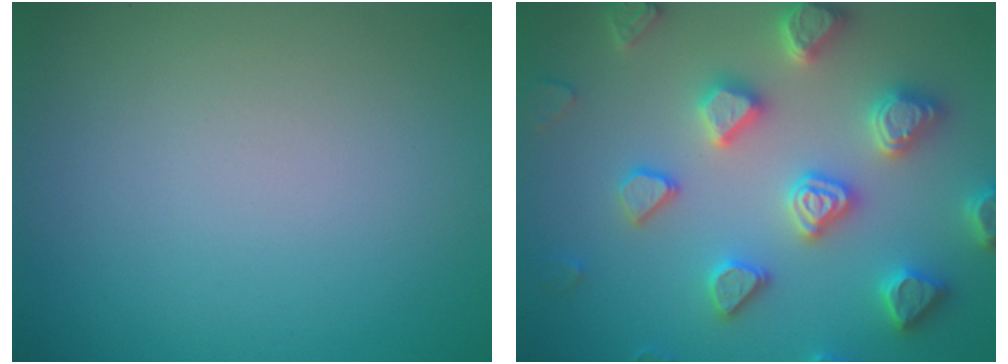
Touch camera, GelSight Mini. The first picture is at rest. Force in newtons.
{"total": 6.7, "press": 6.5, "slide": 1.4}